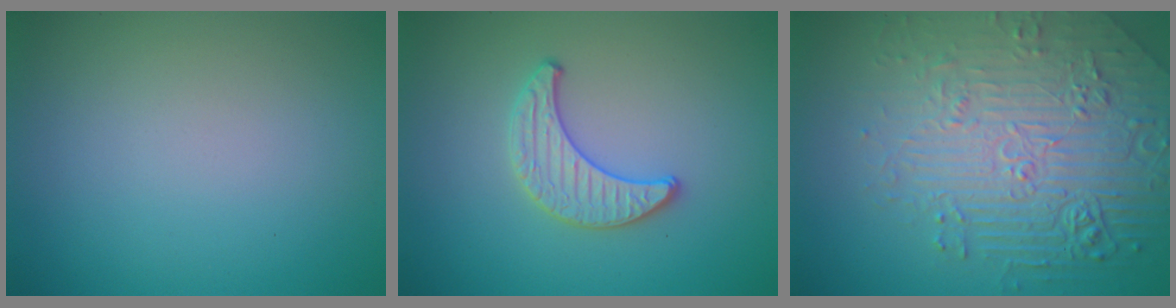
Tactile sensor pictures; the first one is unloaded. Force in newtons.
{"total": 2.0, "press": 2.0, "slide": 0.1}
{"total": 6.9, "press": 5.6, "slide": 4.0}